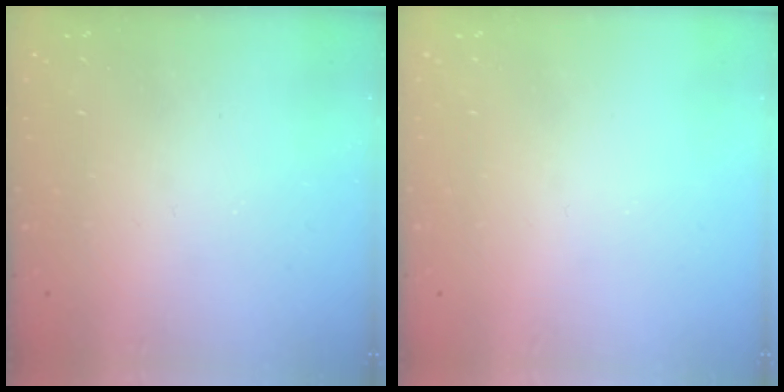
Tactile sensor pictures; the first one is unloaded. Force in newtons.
{"total": 0.0}